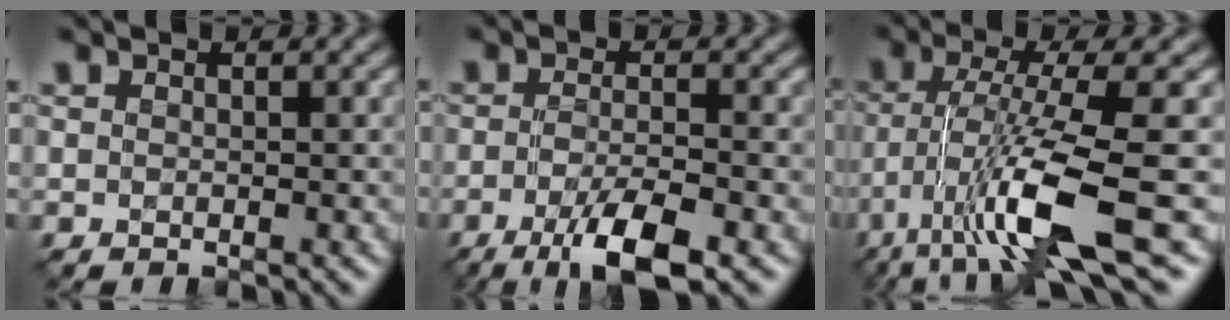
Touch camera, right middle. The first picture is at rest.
{"total": 5.3, "force": [-3.0, 0.9, 4.3], "torque": [-0.070, -0.005, -0.050]}
{"total": 9.8, "force": [-4.6, 1.2, 8.5], "torque": [-0.143, -0.007, -0.079]}